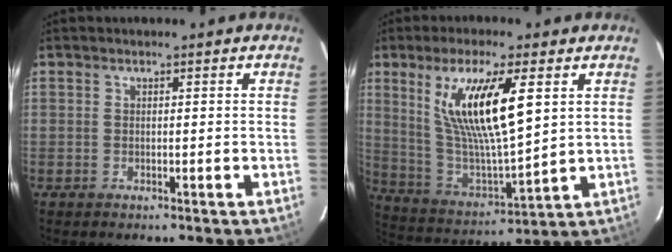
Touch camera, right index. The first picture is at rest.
{"total": 16.3, "force": [5.9, 3.8, 14.8], "torque": [-0.273, -0.009, 0.124]}